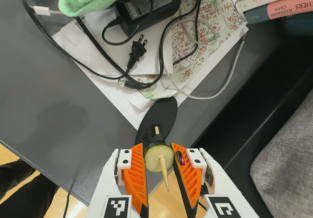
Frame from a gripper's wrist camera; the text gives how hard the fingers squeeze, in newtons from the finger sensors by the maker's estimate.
{"total": 10.5, "left": 10.0, "right": 11.0}